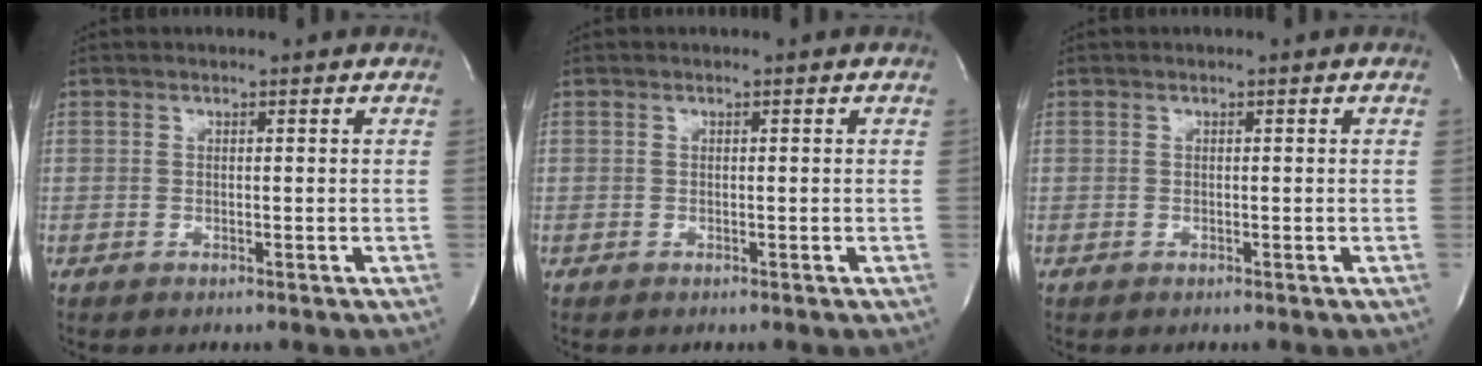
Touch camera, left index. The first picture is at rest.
{"total": 0.0}
{"total": 0.0}